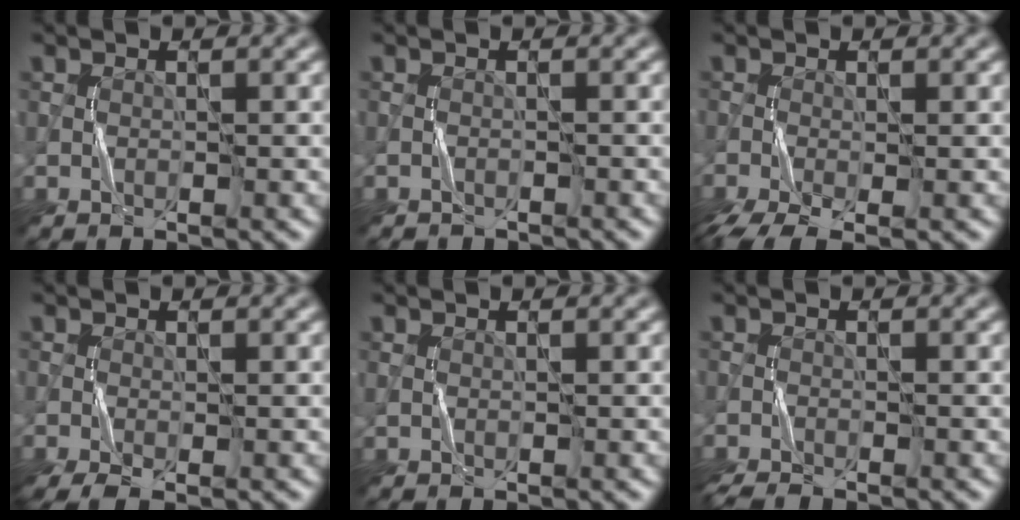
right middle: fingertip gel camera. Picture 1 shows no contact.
{"total": 1.5, "force": [-1.5, 0.2, -0.2], "torque": [0.008, -0.003, -0.023]}
{"total": 4.0, "force": [-2.7, 1.2, 2.7], "torque": [-0.057, -0.011, -0.055]}
{"total": 2.6, "force": [-1.6, 0.7, 2.0], "torque": [-0.044, -0.009, -0.031]}
{"total": 0.0}
{"total": 2.3, "force": [-2.1, 0.1, 0.7], "torque": [-0.026, -0.005, -0.043]}